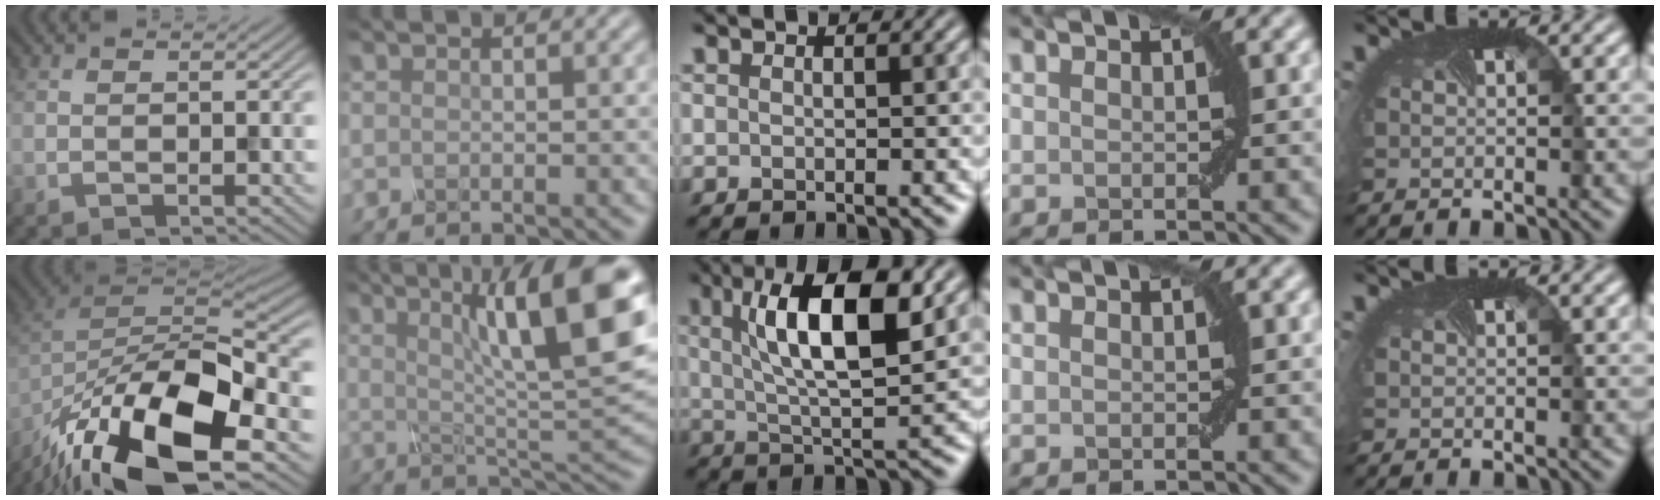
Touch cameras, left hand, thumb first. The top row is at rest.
{"thumb": {"total": 19.8, "force": [-11.8, 8.1, 13.7], "torque": [-0.267, -0.019, -0.206]}, "index": {"total": 12.3, "force": [3.8, 2.5, 11.4], "torque": [-0.158, 0.017, 0.075]}, "middle": {"total": 8.9, "force": [2.4, 2.5, 8.3], "torque": [-0.136, 0.010, 0.047]}}